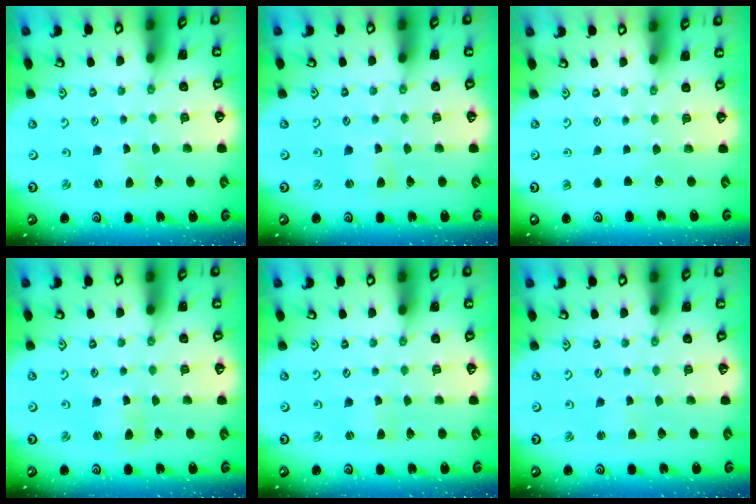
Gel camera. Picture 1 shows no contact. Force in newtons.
{"total": 2.6, "press": 2.5, "slide": 0.4}
{"total": 0.0}
{"total": 2.3, "press": 2.3, "slide": 0.3}
{"total": 0.9, "press": 0.8, "slide": 0.1}
{"total": 1.6, "press": 1.6, "slide": 0.3}